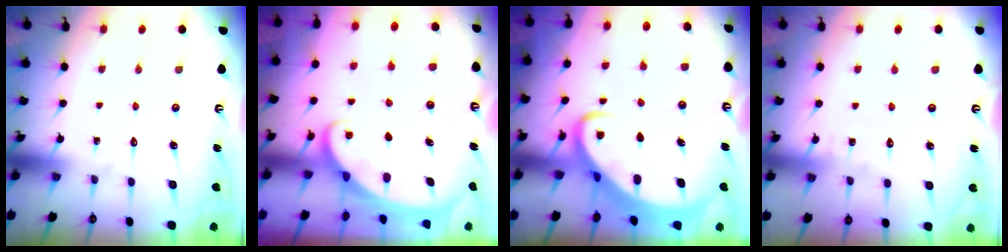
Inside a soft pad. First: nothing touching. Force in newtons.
{"total": 1.5, "press": 1.5, "slide": 0.1}
{"total": 5.1, "press": 5.0, "slide": 0.7}
{"total": 3.3, "press": 3.3, "slide": 0.4}